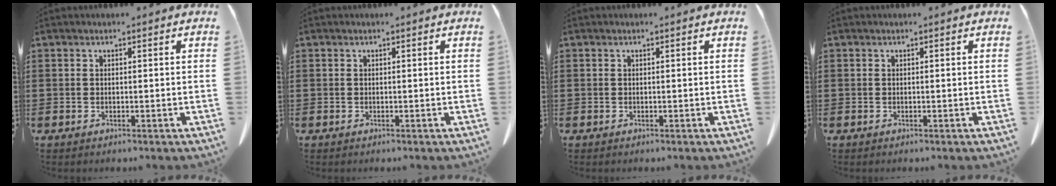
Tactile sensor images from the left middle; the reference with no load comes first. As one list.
[{"total": 0.0}, {"total": 0.0}, {"total": 0.0}]